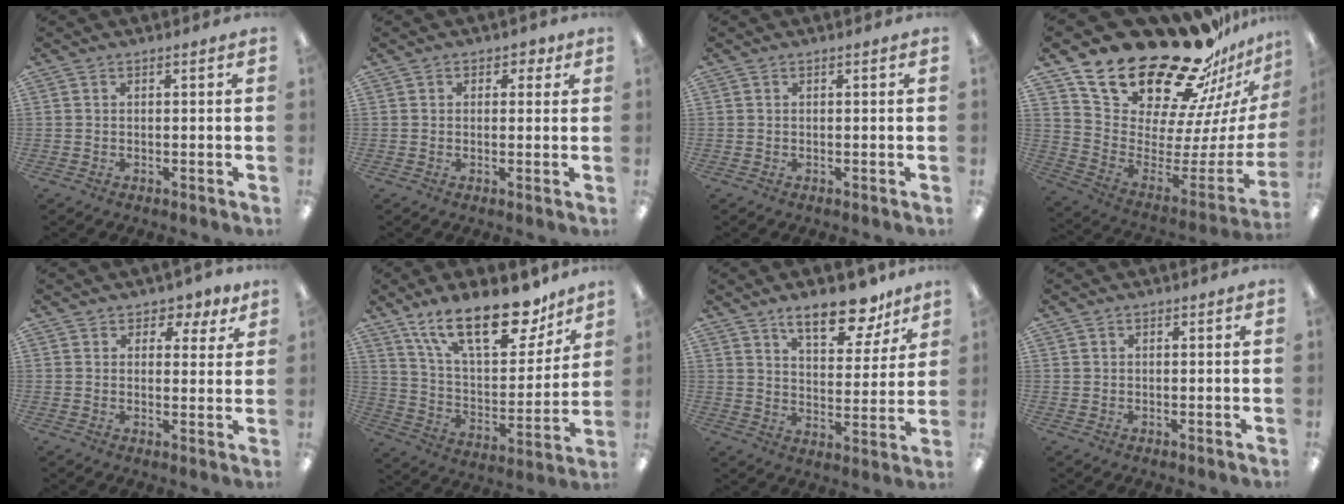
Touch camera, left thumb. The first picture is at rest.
{"total": 2.1, "force": [0.7, 1.7, 0.9], "torque": [-0.003, 0.000, 0.008]}
{"total": 0.0}
{"total": 27.0, "force": [22.0, 11.1, 10.9], "torque": [-0.163, -0.180, 0.413]}
{"total": 3.7, "force": [2.6, 2.6, 0.9], "torque": [0.004, -0.014, 0.041]}
{"total": 23.4, "force": [15.7, 9.7, 14.4], "torque": [-0.225, -0.089, 0.270]}
{"total": 13.6, "force": [10.0, 5.5, 7.4], "torque": [-0.092, -0.056, 0.170]}
{"total": 0.7, "force": [0.3, 0.6, 0.0], "torque": [0.001, 0.004, 0.005]}